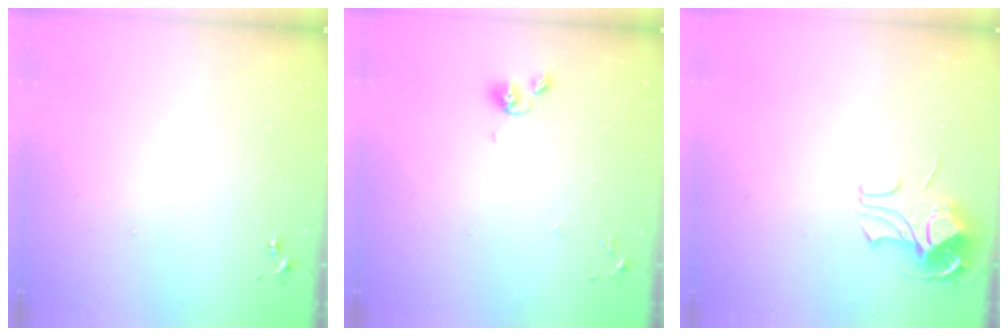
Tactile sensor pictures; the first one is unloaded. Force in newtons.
{"total": 7.1, "press": 6.8, "slide": 2.1}
{"total": 8.9, "press": 8.9, "slide": 0.7}